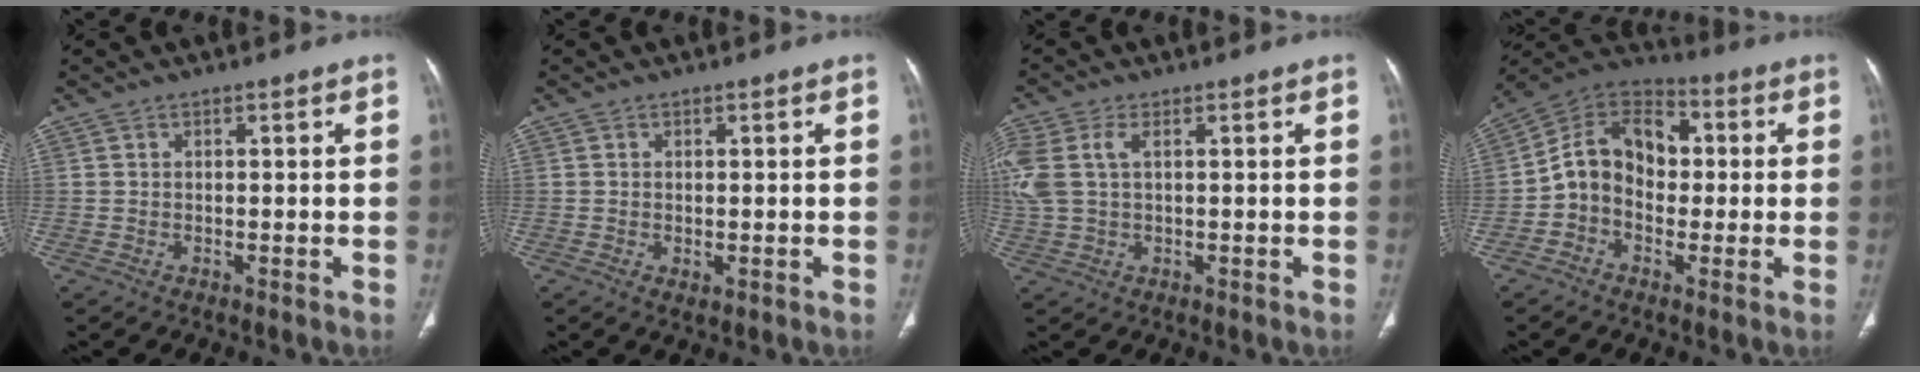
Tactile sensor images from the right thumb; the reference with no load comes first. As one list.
[{"total": 1.3, "force": [-0.3, 0.8, 1.0], "torque": [-0.019, -0.005, 0.000]}, {"total": 8.5, "force": [1.9, 5.0, 6.6], "torque": [-0.195, 0.024, 0.043]}, {"total": 12.5, "force": [-0.8, 9.6, 8.1], "torque": [-0.111, 0.039, -0.031]}]